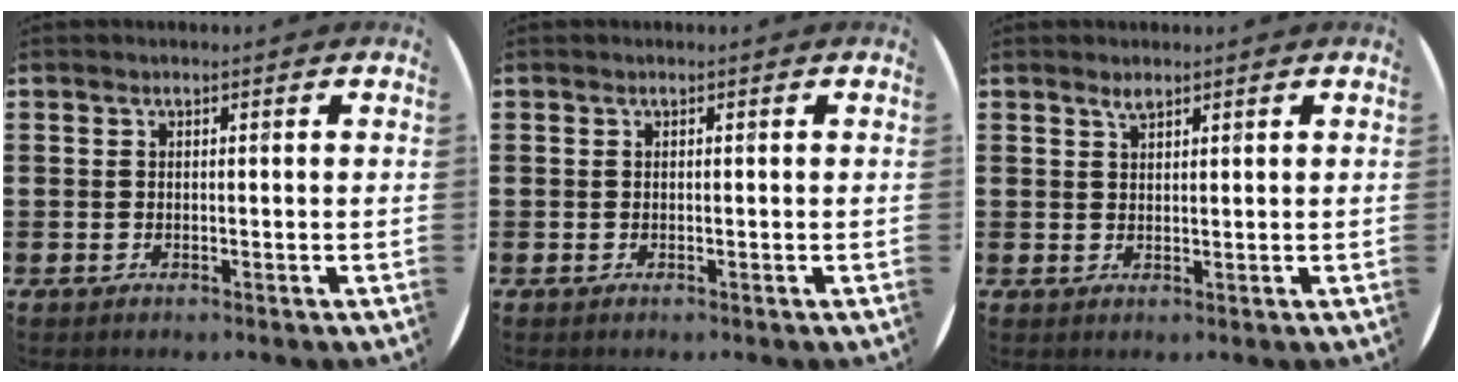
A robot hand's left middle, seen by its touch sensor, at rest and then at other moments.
{"total": 0.0}
{"total": 1.3, "force": [1.2, 0.2, 0.4], "torque": [-0.009, 0.001, 0.021]}